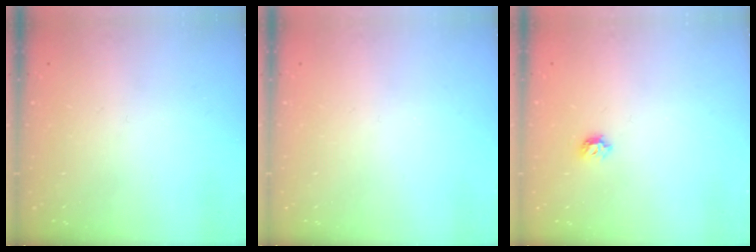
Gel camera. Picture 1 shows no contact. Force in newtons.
{"total": 0.0}
{"total": 5.9, "press": 5.8, "slide": 0.9}